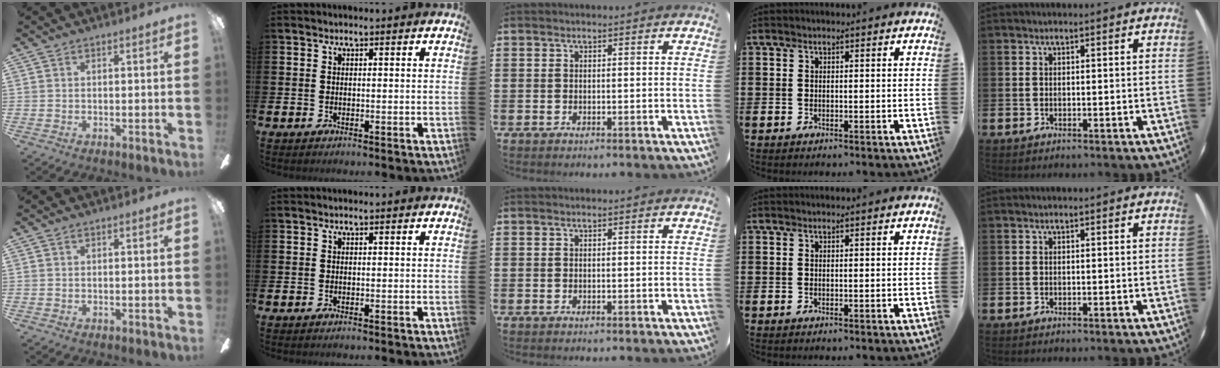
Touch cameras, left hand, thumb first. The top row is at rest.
{}